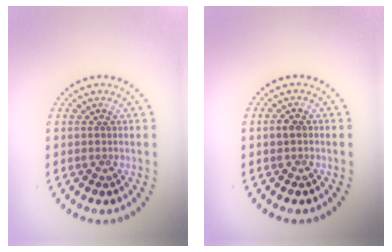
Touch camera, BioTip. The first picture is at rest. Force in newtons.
{"total": 1.2, "press": 1.2, "slide": 0.3}